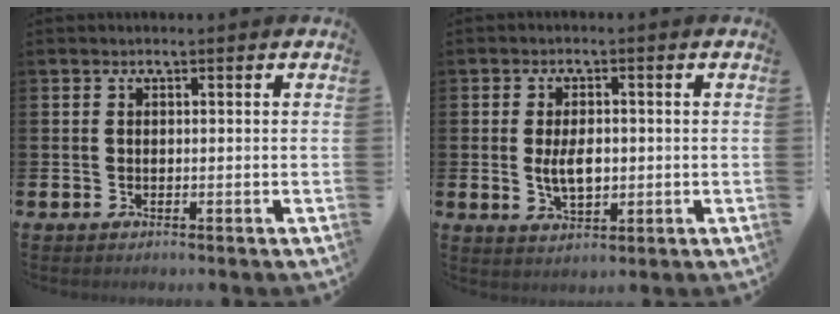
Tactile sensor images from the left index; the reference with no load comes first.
{"total": 4.4, "force": [-0.1, 2.5, 3.6], "torque": [-0.053, 0.001, -0.006]}